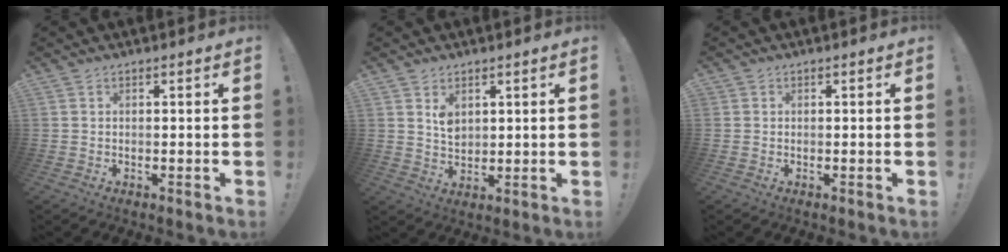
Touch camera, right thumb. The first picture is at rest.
{"total": 4.5, "force": [2.6, 2.8, 2.4], "torque": [-0.035, -0.017, 0.047]}
{"total": 0.0}